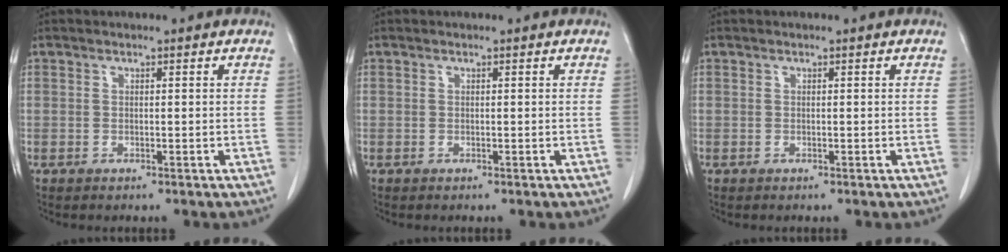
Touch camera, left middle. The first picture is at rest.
{"total": 0.0}
{"total": 0.0}